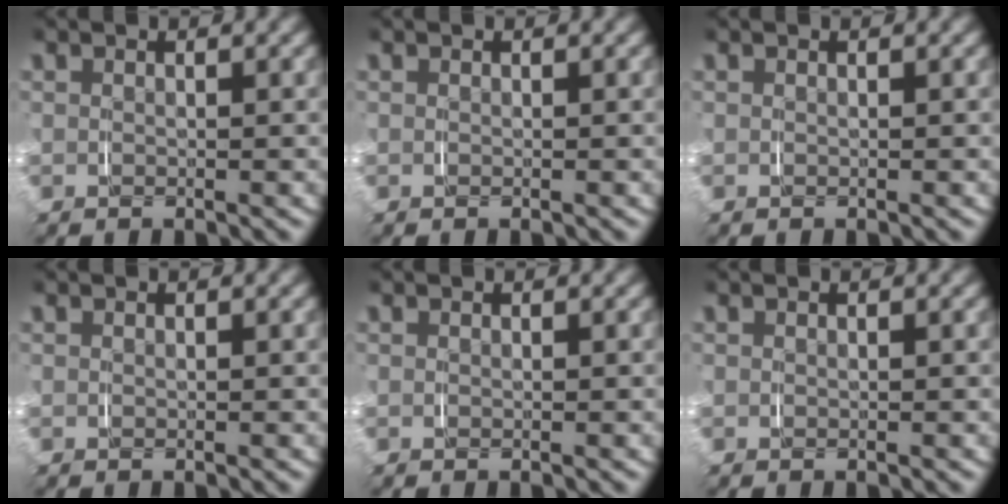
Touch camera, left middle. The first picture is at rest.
{"total": 0.0}
{"total": 0.0}
{"total": 0.0}
{"total": 0.0}
{"total": 0.0}